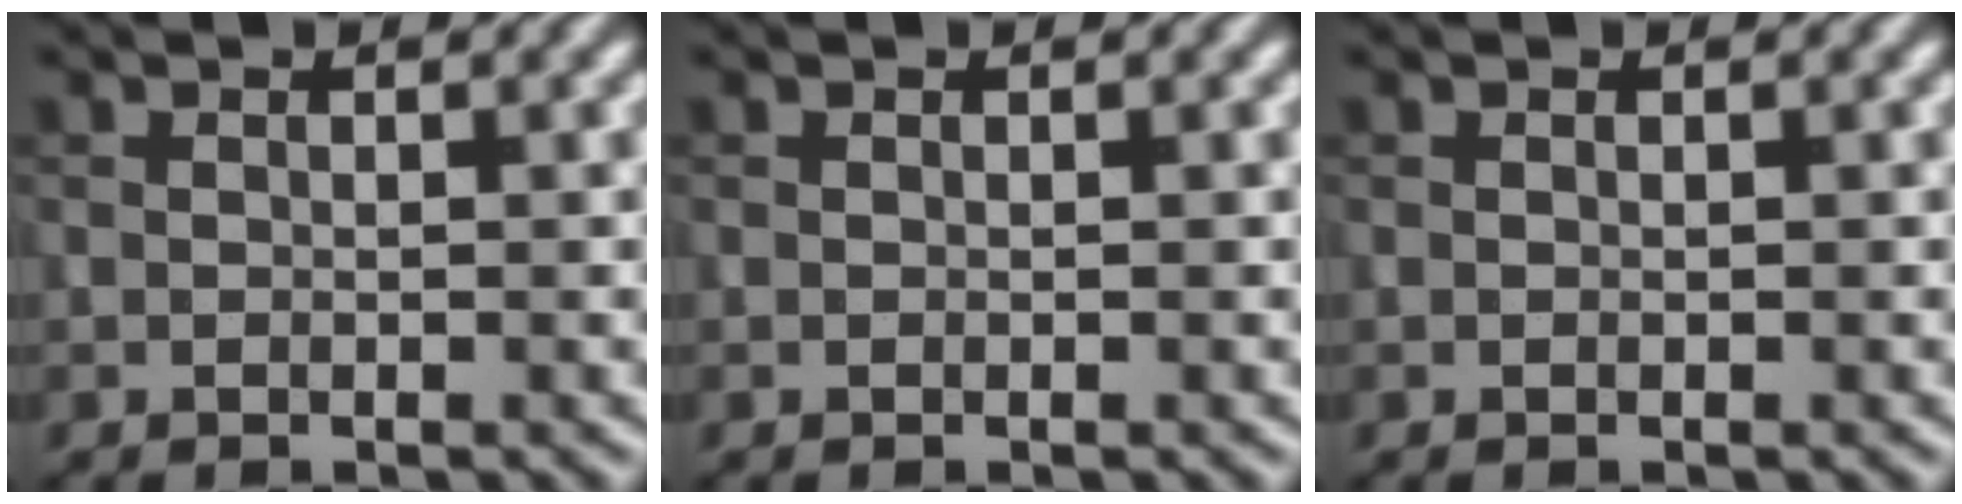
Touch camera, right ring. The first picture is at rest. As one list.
[{"total": 0.0}, {"total": 0.0}]